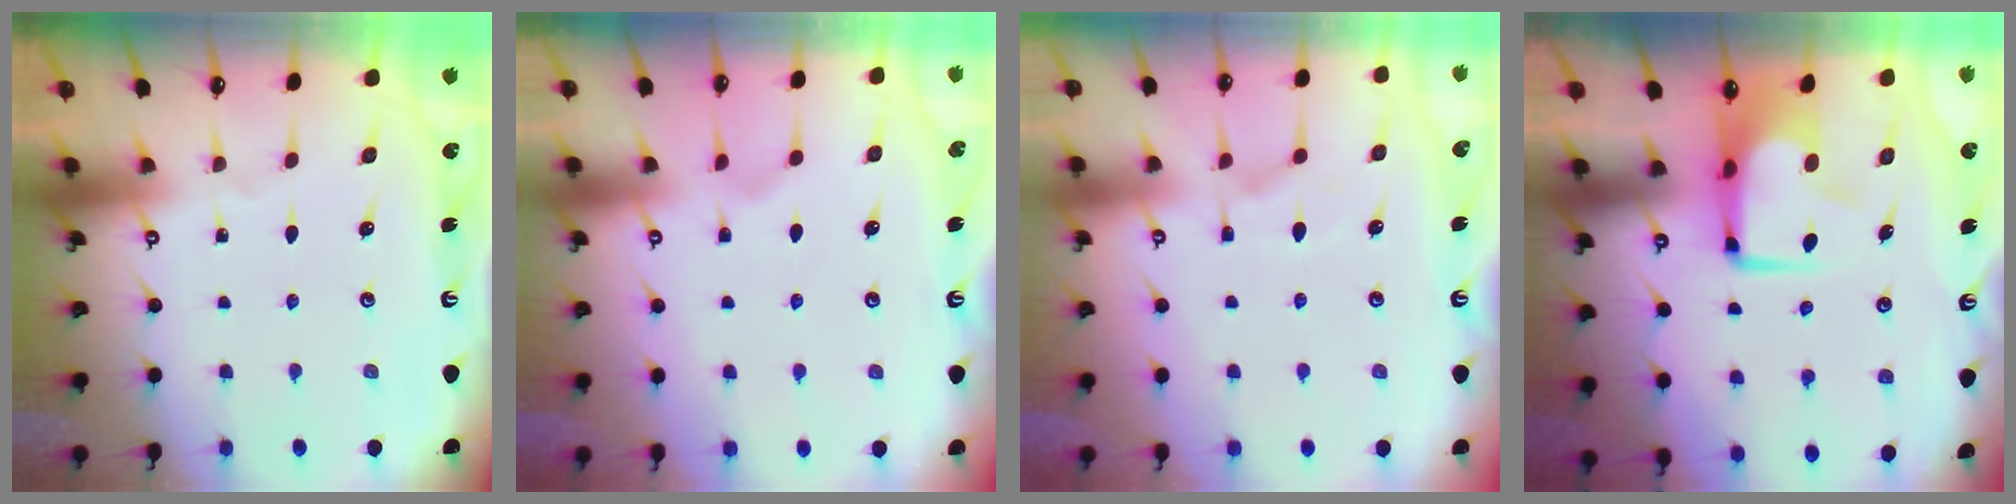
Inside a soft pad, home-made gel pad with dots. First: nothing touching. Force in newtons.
{"total": 0.7, "press": 0.0, "slide": 0.7}
{"total": 1.3, "press": 0.0, "slide": 1.3}
{"total": 6.5, "press": 6.5, "slide": 0.9}